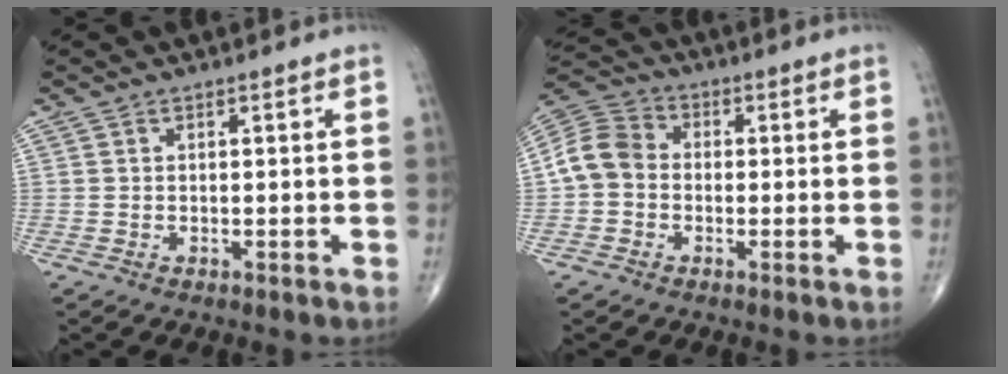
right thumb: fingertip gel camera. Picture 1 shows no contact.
{"total": 8.2, "force": [-0.8, 6.9, 4.4], "torque": [-0.076, 0.029, -0.031]}